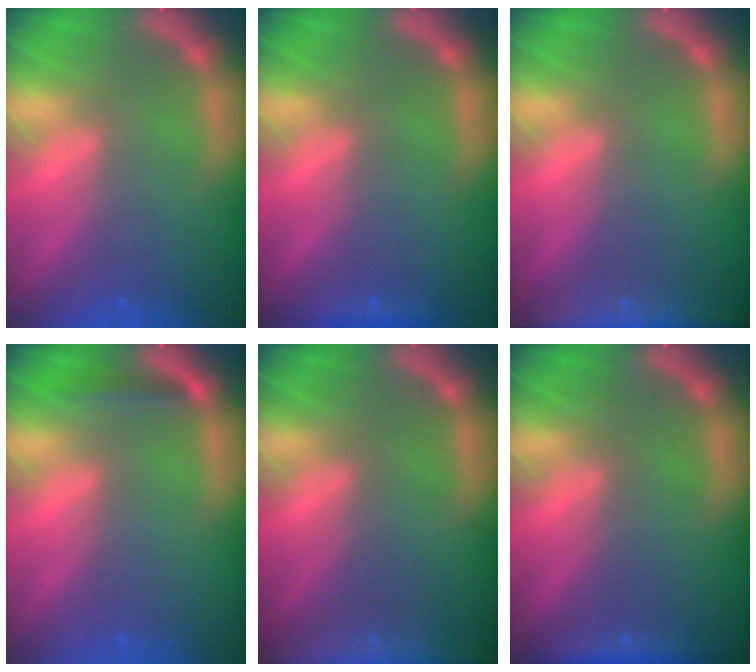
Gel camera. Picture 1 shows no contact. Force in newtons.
{"total": 0.9}
{"total": 6.5}
{"total": 1.4}
{"total": 8.0}
{"total": 1.9}